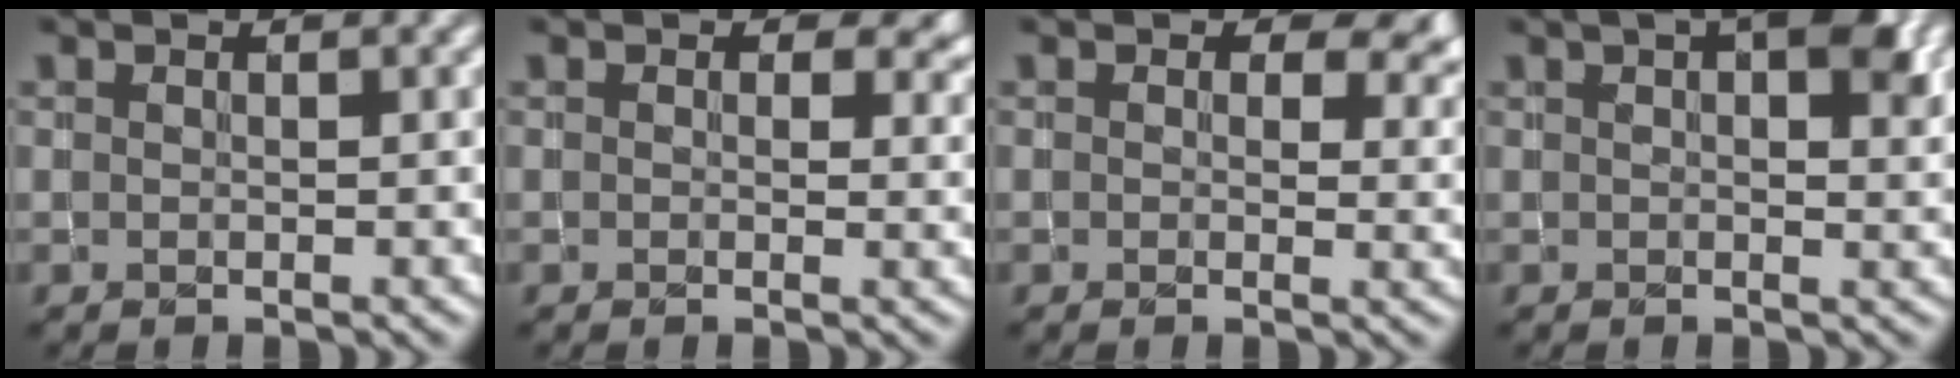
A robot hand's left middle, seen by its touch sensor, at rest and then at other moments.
{"total": 3.4, "force": [1.4, 2.5, 1.9], "torque": [-0.029, -0.004, 0.017]}
{"total": 5.3, "force": [2.2, 3.6, 3.1], "torque": [-0.043, -0.004, 0.029]}
{"total": 5.9, "force": [2.9, 2.8, 4.4], "torque": [-0.043, 0.019, 0.028]}